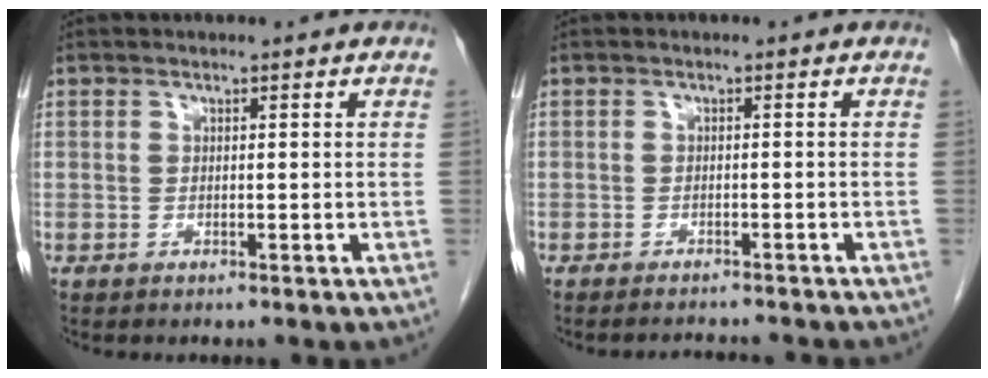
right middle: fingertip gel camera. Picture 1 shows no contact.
{"total": 4.6, "force": [-4.4, 0.7, 1.2], "torque": [-0.013, -0.009, -0.054]}